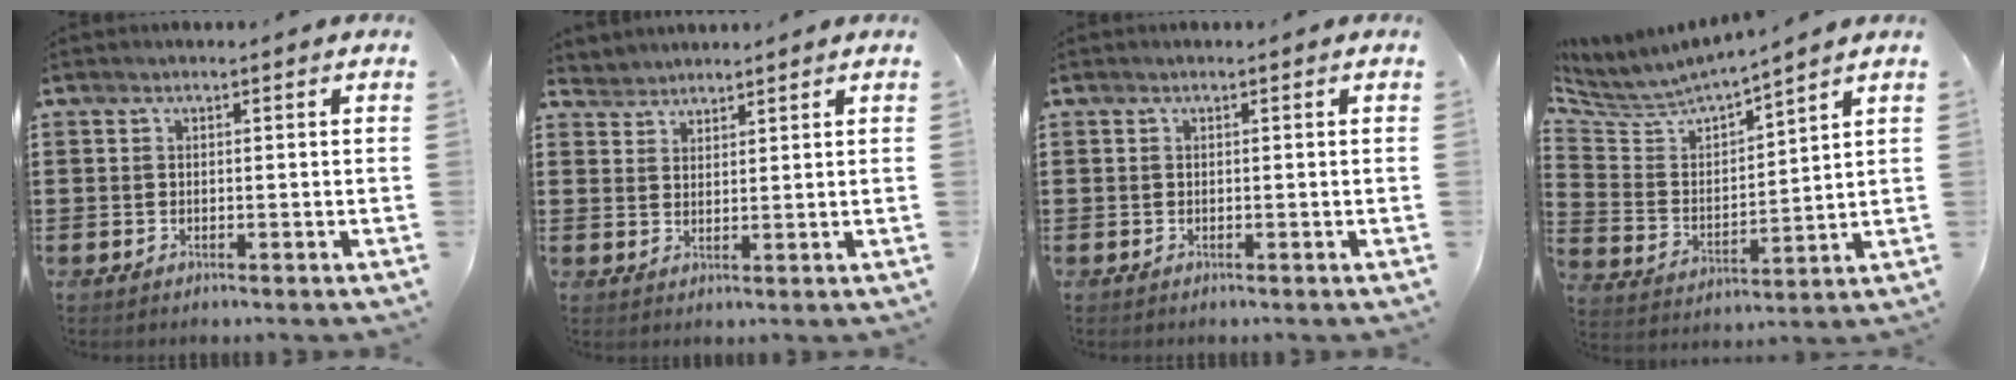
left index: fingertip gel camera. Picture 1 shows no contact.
{"total": 2.3, "force": [2.2, 0.5, -0.6], "torque": [0.004, -0.001, 0.043]}
{"total": 0.0}
{"total": 4.2, "force": [4.0, 1.0, 0.9], "torque": [-0.046, -0.033, 0.059]}